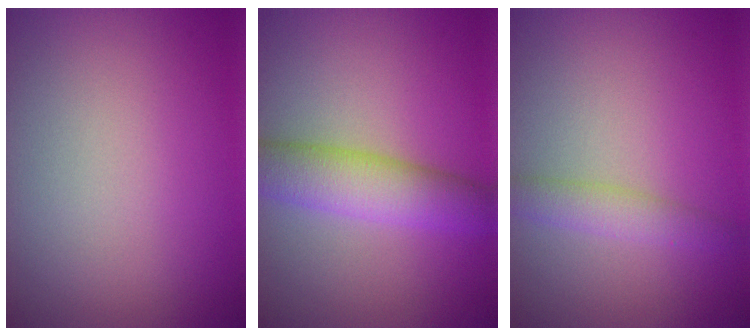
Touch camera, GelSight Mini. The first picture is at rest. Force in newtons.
{"total": 5.2, "press": 5.2, "slide": 0.2}
{"total": 2.2, "press": 2.2, "slide": 0.1}